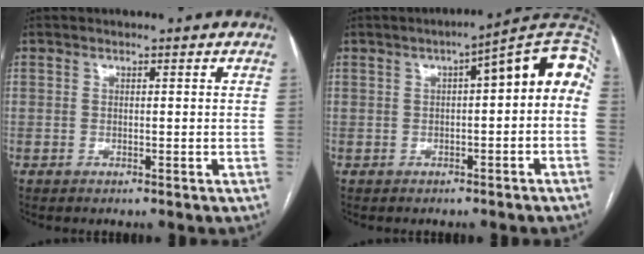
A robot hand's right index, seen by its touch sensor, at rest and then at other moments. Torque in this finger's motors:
{"motor_torque": [1.00, -0.13, 0.46, 0.07]}